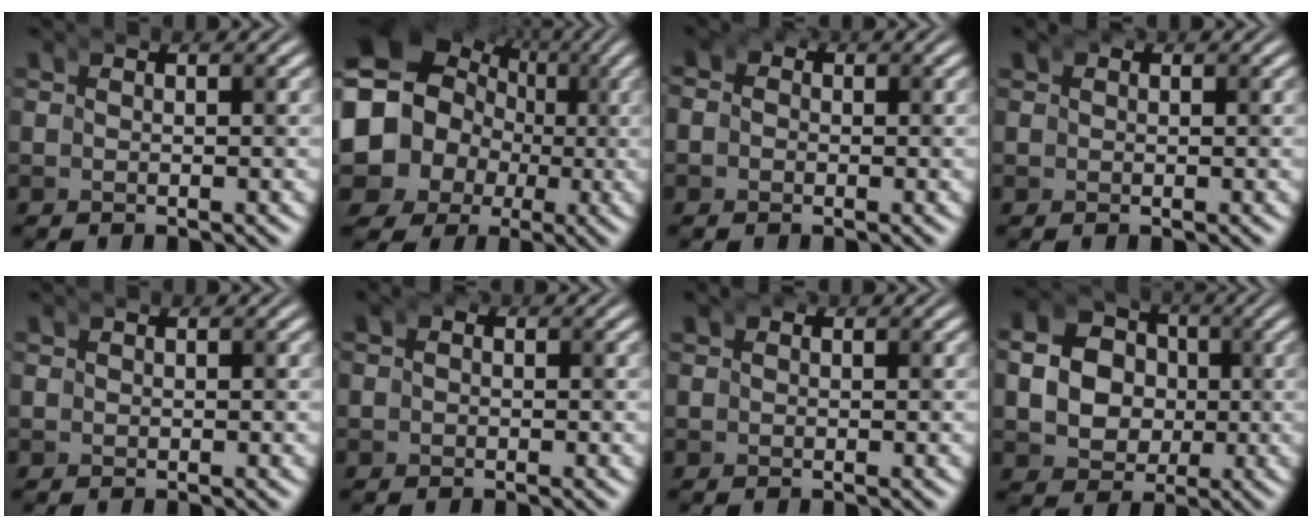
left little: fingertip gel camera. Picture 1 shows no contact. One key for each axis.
{"total": 18.1, "fx": 0.0, "fy": 15.9, "fz": 8.7, "tx": -0.214, "ty": -0.053, "tz": -0.007}
{"total": 3.0, "fx": -0.3, "fy": 2.9, "fz": 0.8, "tx": -0.038, "ty": -0.001, "tz": -0.021}
{"total": 0.6, "fx": 0.6, "fy": 0.1, "fz": 0.2, "tx": -0.007, "ty": 0.003, "tz": 0.009}
{"total": 0.5, "fx": 0.1, "fy": 0.5, "fz": 0.2, "tx": -0.012, "ty": -0.005, "tz": 0.005}
{"total": 1.4, "fx": 0.0, "fy": 1.3, "fz": 0.6, "tx": -0.026, "ty": -0.006, "tz": -0.003}
{"total": 0.7, "fx": 0.5, "fy": 0.4, "fz": 0.3, "tx": -0.011, "ty": 0.002, "tz": 0.008}
{"total": 10.0, "fx": 0.5, "fy": 9.1, "fz": 4.3, "tx": -0.101, "ty": -0.009, "tz": -0.009}